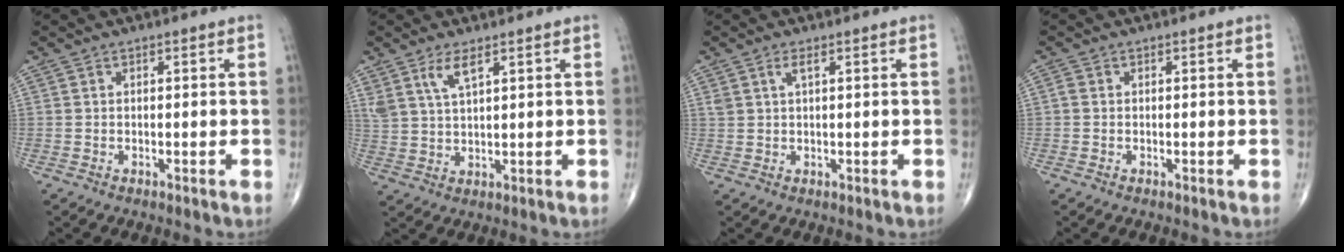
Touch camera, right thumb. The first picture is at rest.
{"total": 4.8, "force": [2.9, 1.4, 3.5], "torque": [-0.075, -0.013, 0.064]}
{"total": 1.8, "force": [1.0, 0.5, 1.5], "torque": [-0.037, 0.004, 0.022]}
{"total": 0.8, "force": [-0.1, 0.6, 0.4], "torque": [-0.007, 0.000, -0.005]}